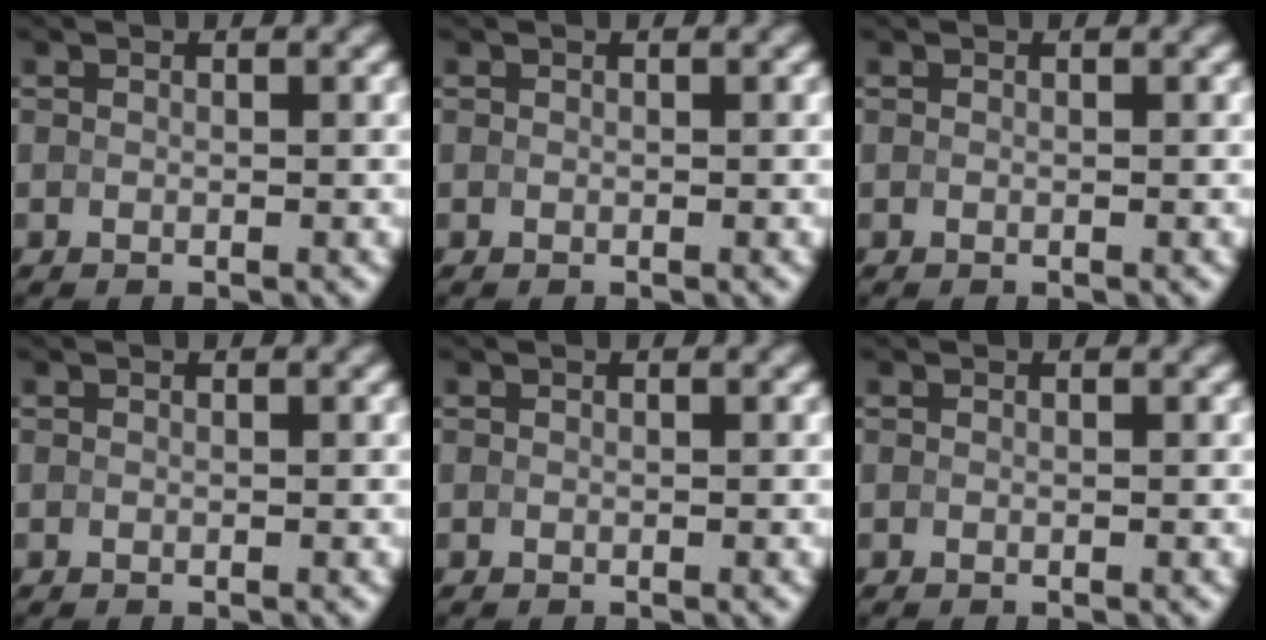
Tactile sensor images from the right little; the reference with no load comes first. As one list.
[{"total": 0.0}, {"total": 0.0}, {"total": 0.0}, {"total": 0.0}, {"total": 0.0}]